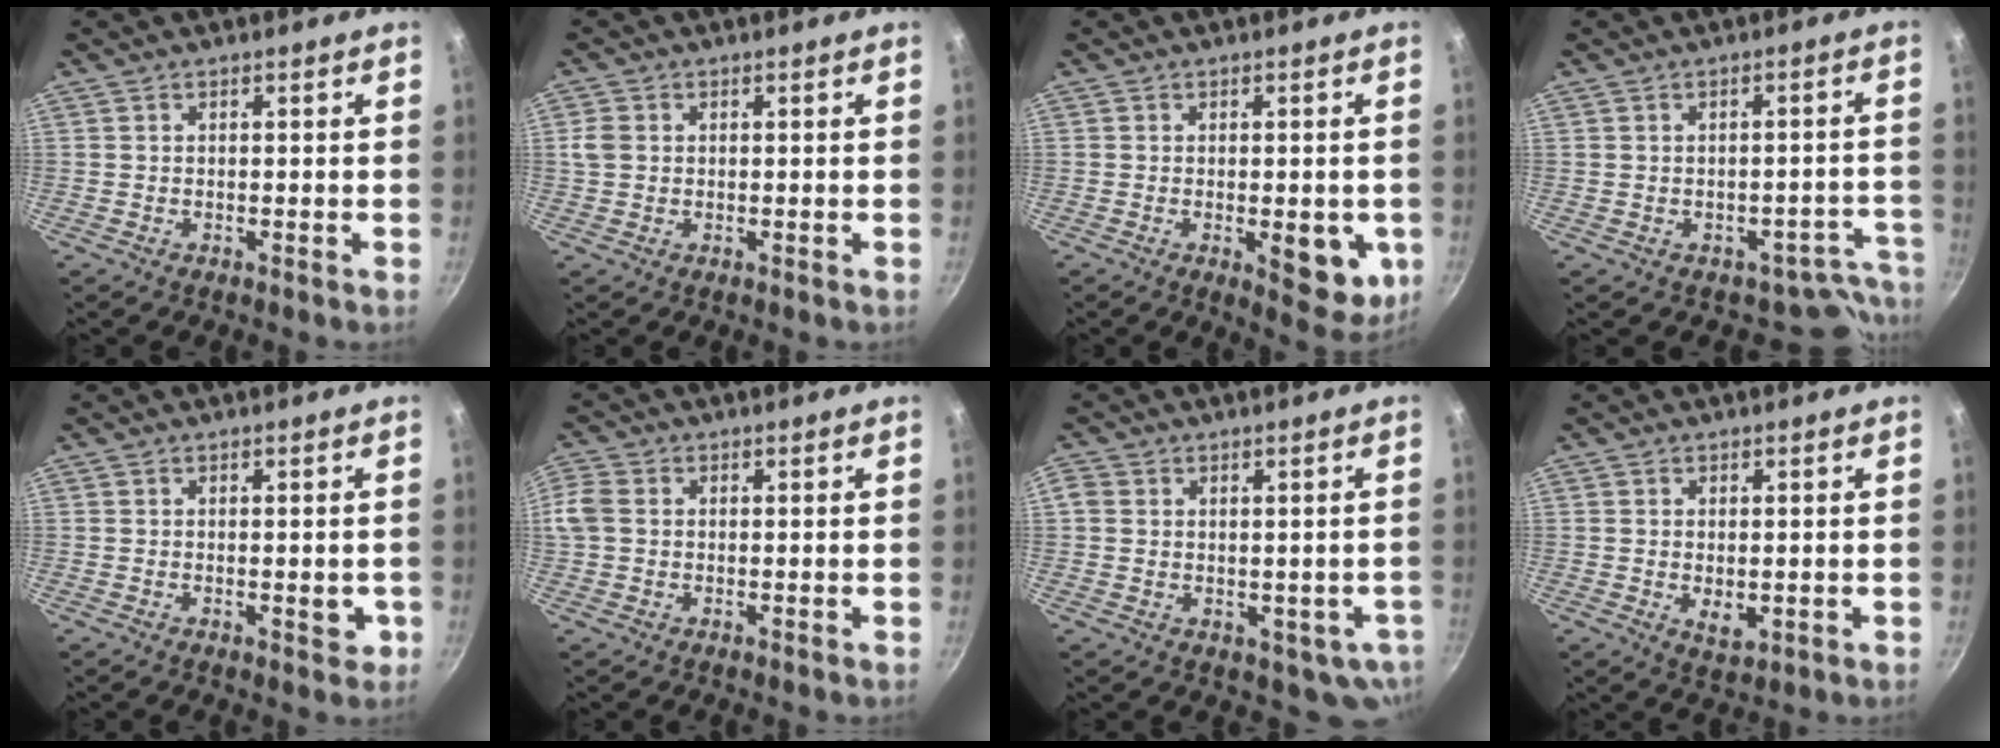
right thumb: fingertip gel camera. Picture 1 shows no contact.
{"total": 2.9, "force": [0.4, 2.4, 1.5], "torque": [-0.026, 0.002, 0.007]}
{"total": 9.3, "force": [-1.9, 4.3, 8.1], "torque": [-0.065, -0.007, -0.017]}
{"total": 7.3, "force": [-4.7, 5.2, 2.1], "torque": [0.050, 0.051, -0.047]}
{"total": 2.9, "force": [-0.5, 1.4, 2.5], "torque": [-0.022, -0.002, -0.006]}
{"total": 4.6, "force": [0.2, 3.7, 2.8], "torque": [-0.064, 0.007, -0.003]}
{"total": 7.9, "force": [-0.3, 6.4, 4.6], "torque": [-0.050, 0.008, 0.012]}
{"total": 3.9, "force": [-0.3, 2.4, 3.1], "torque": [-0.049, -0.012, 0.002]}